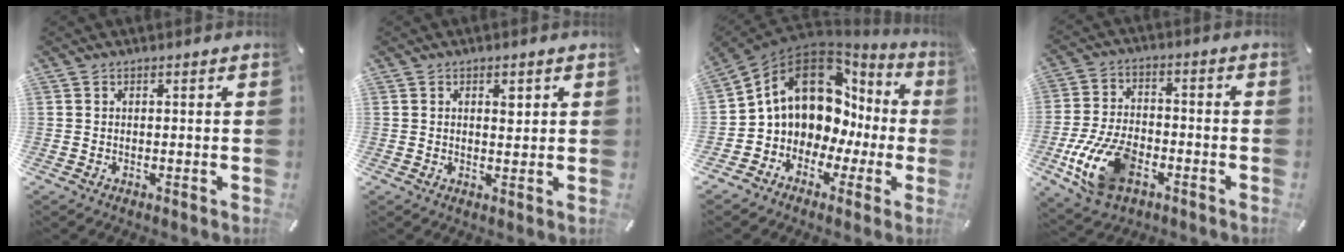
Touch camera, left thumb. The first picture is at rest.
{"total": 2.4, "force": [0.9, 1.4, 1.7], "torque": [-0.013, -0.006, 0.010]}
{"total": 13.8, "force": [5.1, 10.8, 7.0], "torque": [-0.119, -0.043, 0.096]}
{"total": 14.0, "force": [-5.8, 8.5, 9.4], "torque": [-0.198, 0.023, -0.100]}